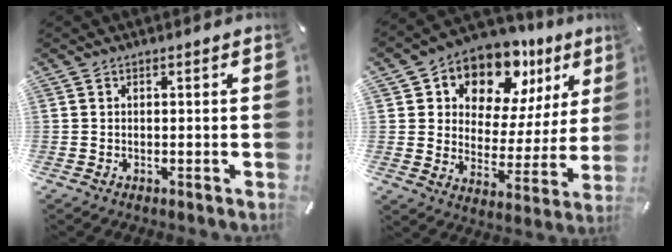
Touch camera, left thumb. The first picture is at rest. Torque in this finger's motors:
{"motor_torque": [0.80, 0.82, 1.75, -1.02, 0.11]}